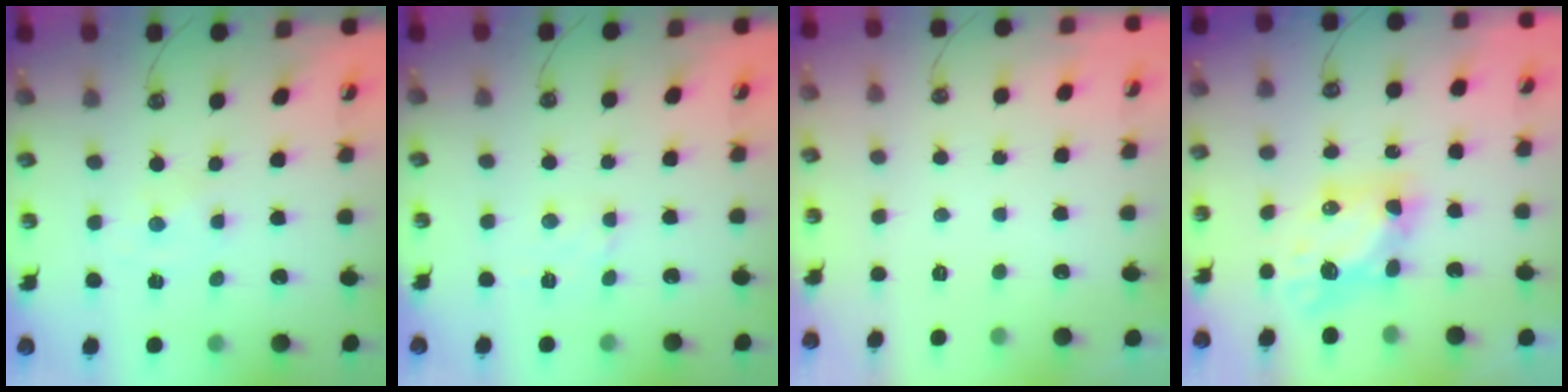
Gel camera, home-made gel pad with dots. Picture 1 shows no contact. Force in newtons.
{"total": 2.1, "press": 2.0, "slide": 0.6}
{"total": 0.0}
{"total": 7.5, "press": 7.5, "slide": 0.7}